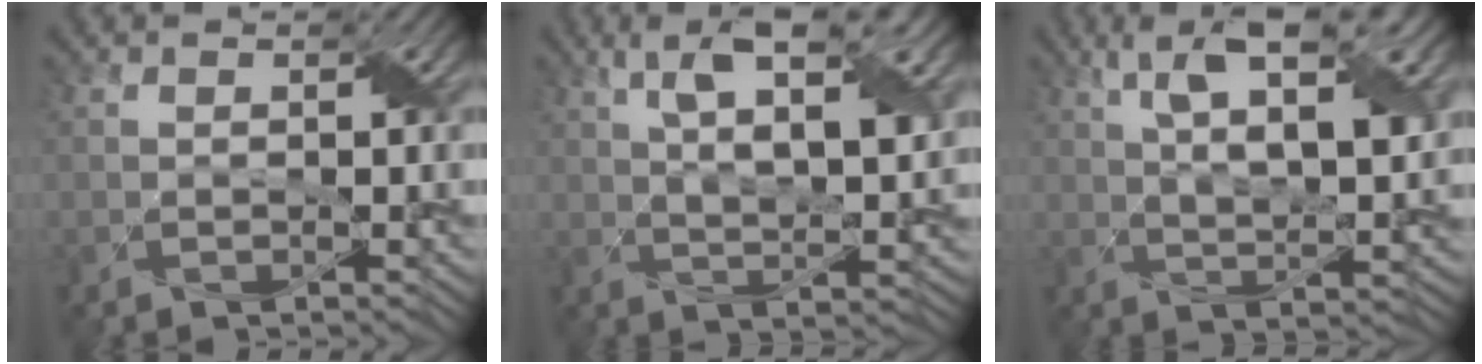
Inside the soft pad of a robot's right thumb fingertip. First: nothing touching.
{"total": 10.2, "force": [4.2, 3.7, 8.5], "torque": [-0.150, 0.009, 0.061]}
{"total": 11.3, "force": [4.7, 4.2, 9.4], "torque": [-0.162, 0.011, 0.066]}